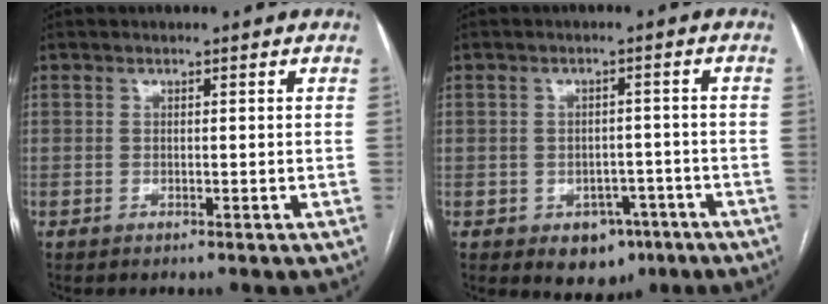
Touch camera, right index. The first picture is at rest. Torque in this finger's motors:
{"motor_torque": [-0.40, -0.34, -0.14, -0.05]}